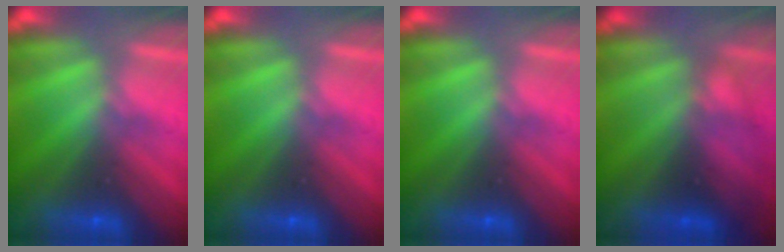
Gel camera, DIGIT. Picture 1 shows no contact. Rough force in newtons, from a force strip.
{"total": 0.0}
{"total": 0.0}
{"total": 2.2}